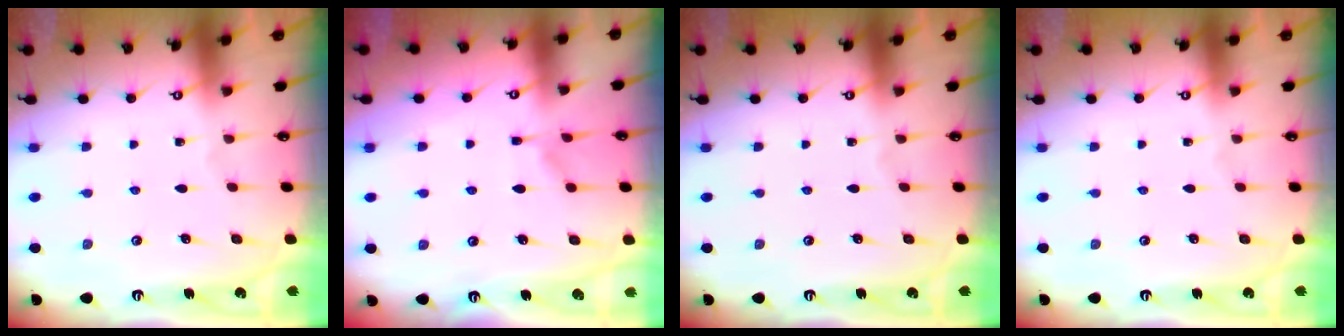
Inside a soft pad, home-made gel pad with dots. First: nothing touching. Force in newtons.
{"total": 4.7, "press": 4.7, "slide": 0.4}
{"total": 0.0}
{"total": 0.0}